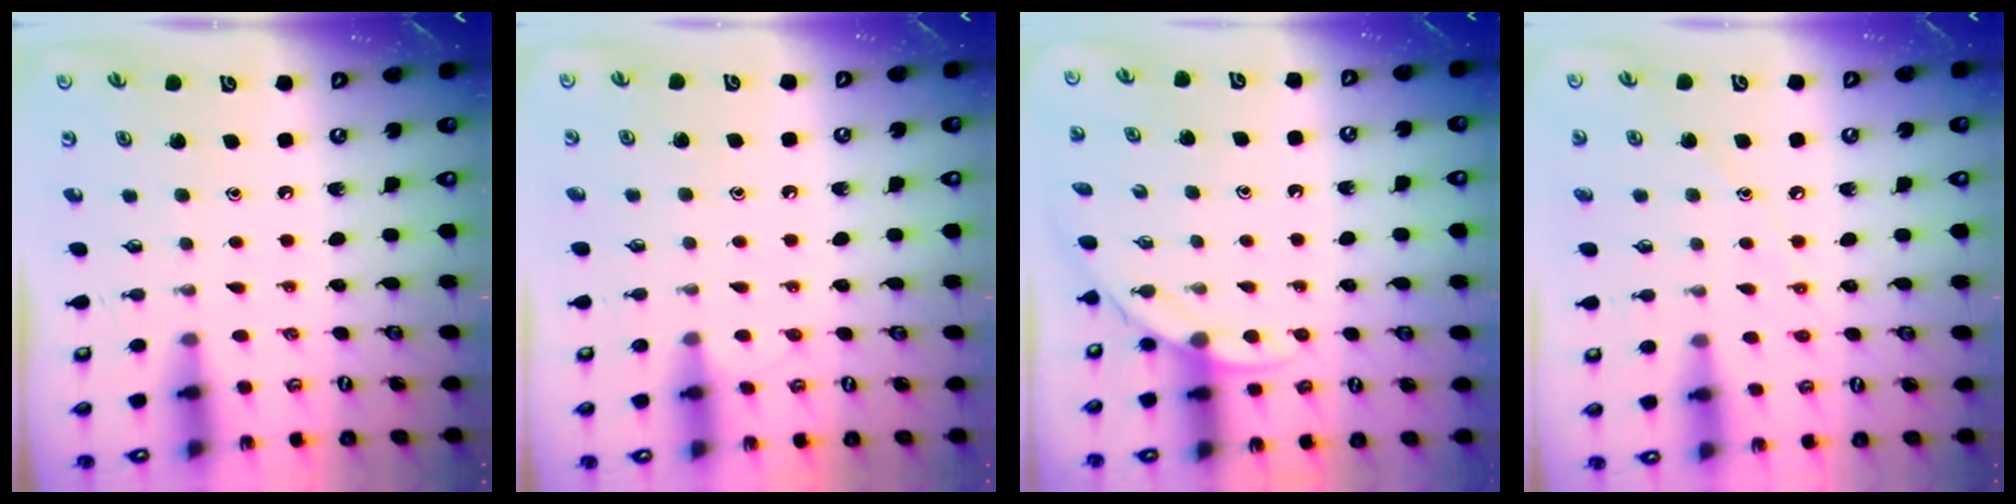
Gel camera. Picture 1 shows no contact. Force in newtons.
{"total": 4.1, "press": 4.1, "slide": 0.4}
{"total": 3.7, "press": 3.7, "slide": 0.2}
{"total": 5.5, "press": 5.5, "slide": 0.7}